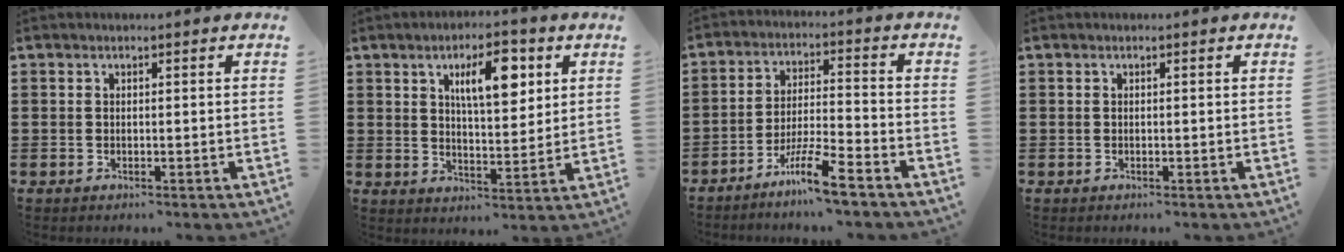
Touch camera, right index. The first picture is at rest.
{"total": 8.3, "force": [3.6, 3.1, 6.8], "torque": [-0.110, -0.001, 0.053]}
{"total": 8.0, "force": [-6.2, 0.2, 5.1], "torque": [-0.100, -0.002, -0.117]}
{"total": 0.0}